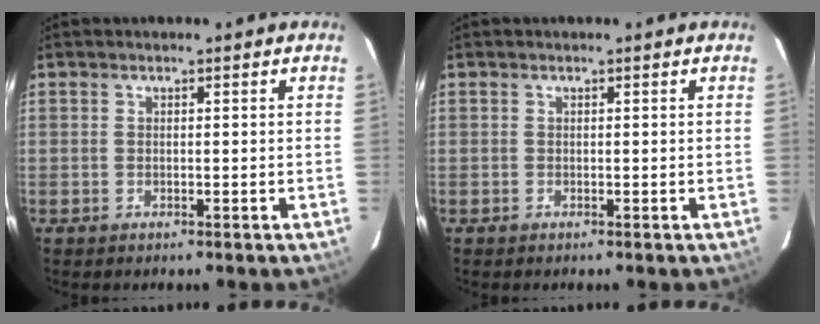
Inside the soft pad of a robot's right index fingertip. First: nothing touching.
{"total": 0.0}